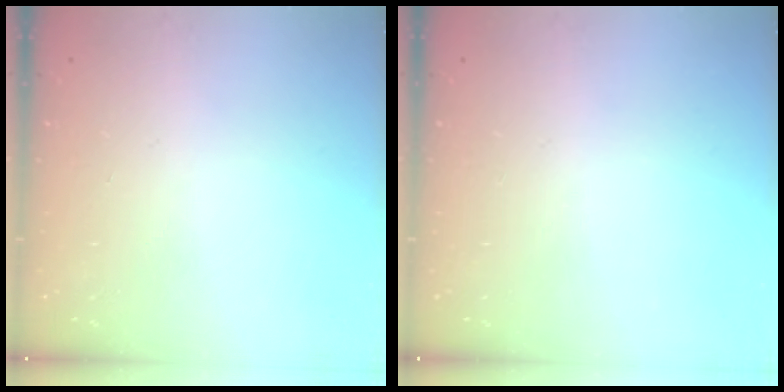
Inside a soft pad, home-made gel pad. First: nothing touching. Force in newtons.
{"total": 0.0}